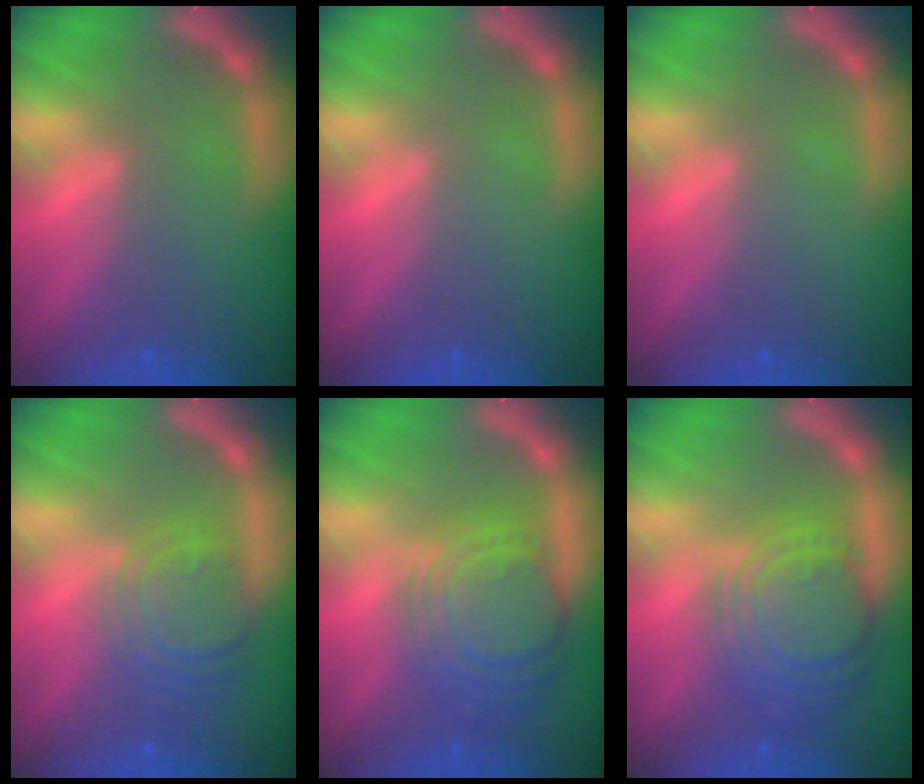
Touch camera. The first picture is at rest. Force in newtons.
{"total": 0.0}
{"total": 0.0}
{"total": 5.6}
{"total": 9.1}
{"total": 9.5}